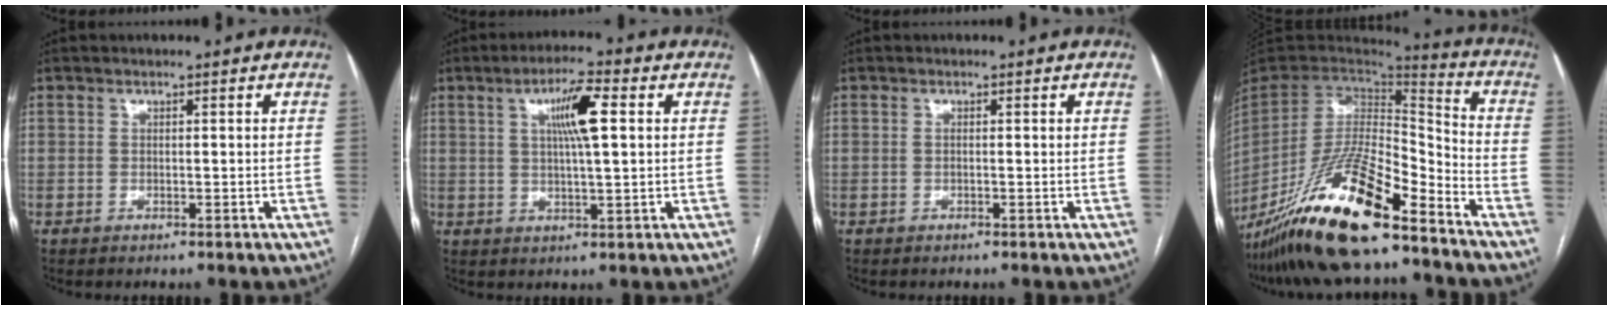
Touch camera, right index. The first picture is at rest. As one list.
[{"total": 7.4, "force": [2.1, 0.6, 7.1], "torque": [-0.128, 0.008, 0.036]}, {"total": 0.0}, {"total": 22.7, "force": [-16.1, 4.3, 15.3], "torque": [-0.305, -0.032, -0.293]}]